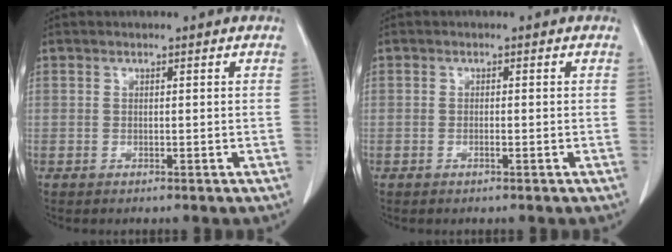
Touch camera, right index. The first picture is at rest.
{"total": 0.7, "force": [-0.3, 0.0, 0.7], "torque": [-0.013, 0.001, -0.003]}